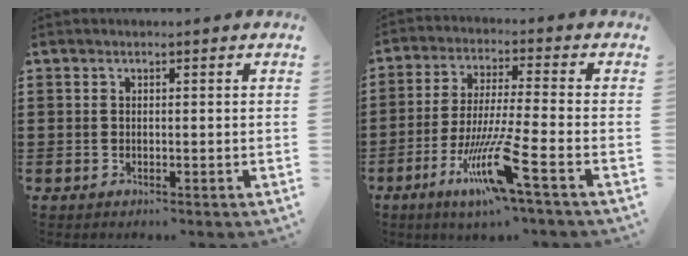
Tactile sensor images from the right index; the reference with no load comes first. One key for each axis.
{"total": 11.4, "fx": -5.8, "fy": 0.3, "fz": 9.8, "tx": -0.207, "ty": -0.013, "tz": -0.113}